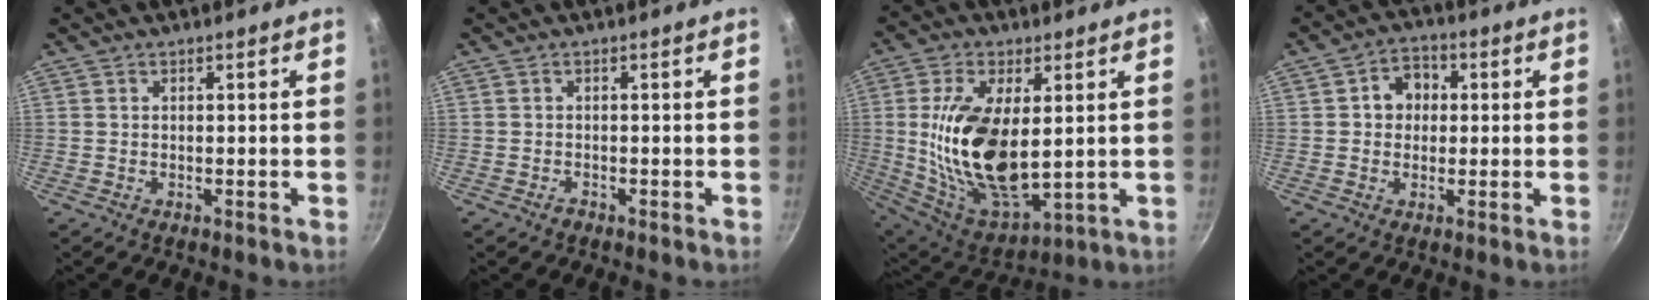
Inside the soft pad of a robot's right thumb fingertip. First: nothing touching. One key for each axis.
{"total": 0.8, "fx": -0.6, "fy": 0.5, "fz": 0.2, "tx": -0.002, "ty": 0.001, "tz": -0.014}
{"total": 22.3, "fx": 1.9, "fy": 11.2, "fz": 19.1, "tx": -0.360, "ty": -0.022, "tz": 0.051}
{"total": 6.1, "fx": 0.8, "fy": 5.0, "fz": 3.4, "tx": -0.028, "ty": 0.012, "tz": 0.004}